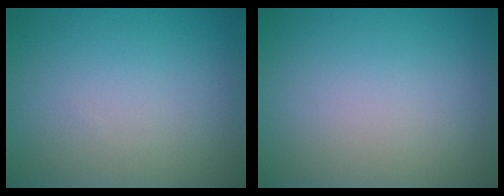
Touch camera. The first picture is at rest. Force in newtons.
{"total": 0.0}